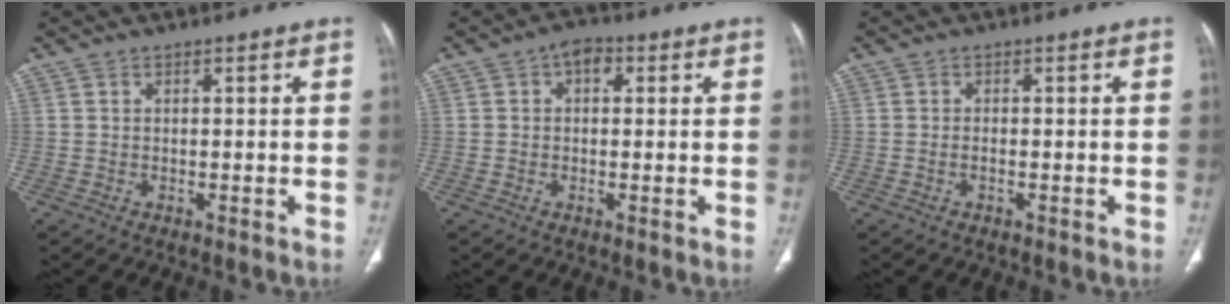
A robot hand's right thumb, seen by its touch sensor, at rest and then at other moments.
{"total": 3.4, "force": [1.0, 2.4, 2.2], "torque": [-0.019, 0.010, 0.009]}
{"total": 0.7, "force": [-0.3, 0.2, 0.6], "torque": [-0.015, 0.003, -0.004]}